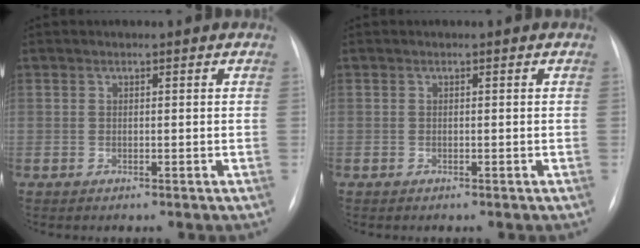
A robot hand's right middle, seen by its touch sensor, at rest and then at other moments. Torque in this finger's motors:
{"motor_torque": [0.30, -0.31, -0.13, -0.16]}